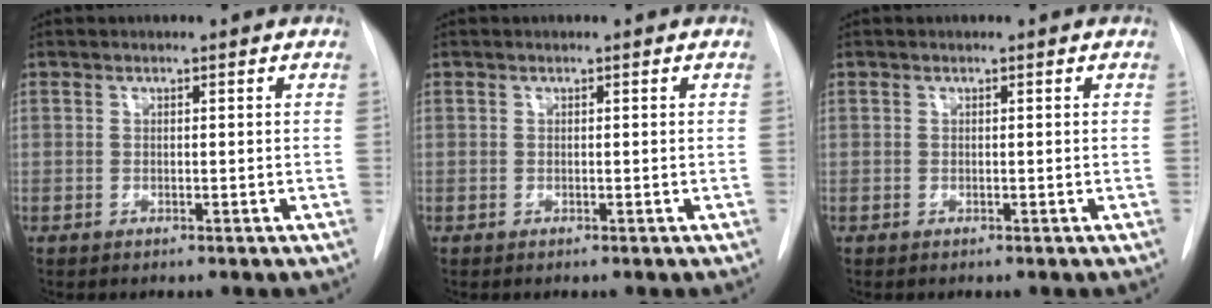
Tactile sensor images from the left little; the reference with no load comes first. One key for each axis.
{"total": 0.0}
{"total": 0.0}